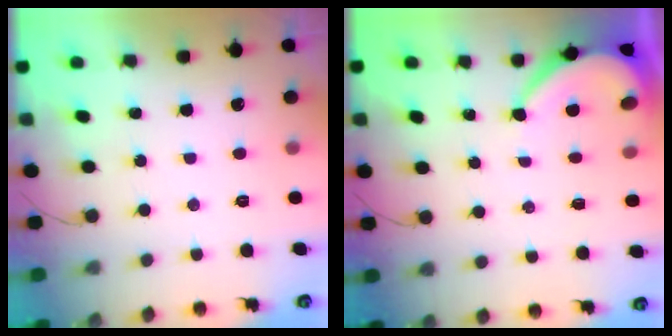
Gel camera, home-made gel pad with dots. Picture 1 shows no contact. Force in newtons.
{"total": 5.8, "press": 5.8, "slide": 0.6}